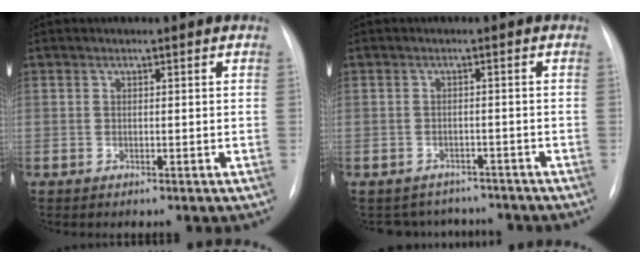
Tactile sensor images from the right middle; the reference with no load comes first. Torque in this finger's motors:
{"motor_torque": [0.00, -0.15, -0.05, -0.01]}